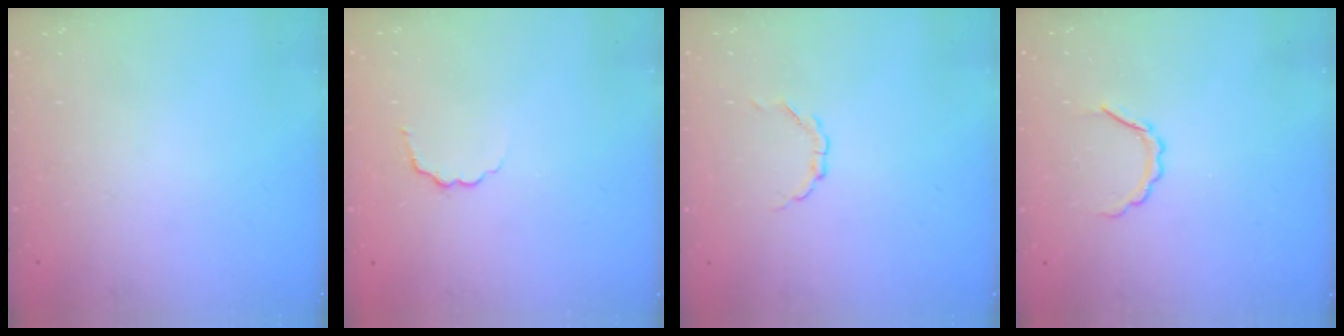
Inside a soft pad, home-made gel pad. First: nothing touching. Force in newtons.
{"total": 3.2, "press": 2.9, "slide": 1.2}
{"total": 1.7, "press": 1.7, "slide": 0.1}
{"total": 3.6, "press": 3.6, "slide": 0.6}